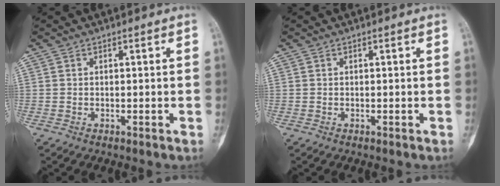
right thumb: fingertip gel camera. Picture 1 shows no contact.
{"total": 0.0}